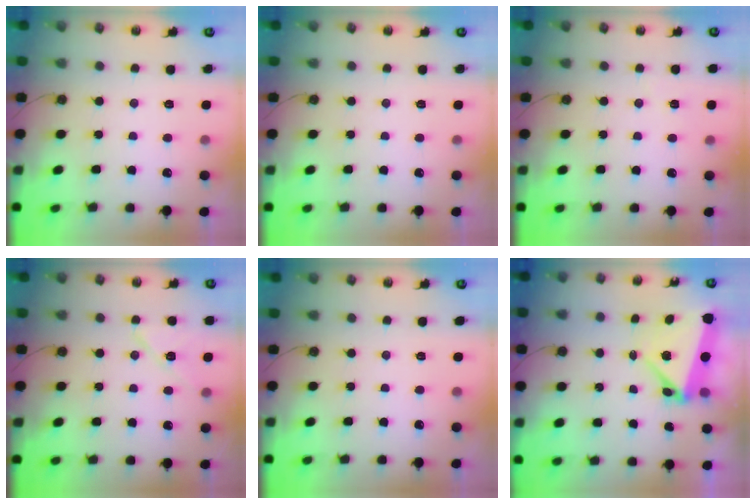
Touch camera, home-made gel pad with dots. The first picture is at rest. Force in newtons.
{"total": 0.0}
{"total": 2.9, "press": 2.8, "slide": 0.7}
{"total": 9.1, "press": 9.1, "slide": 0.9}
{"total": 0.0}
{"total": 6.2, "press": 6.2, "slide": 0.2}